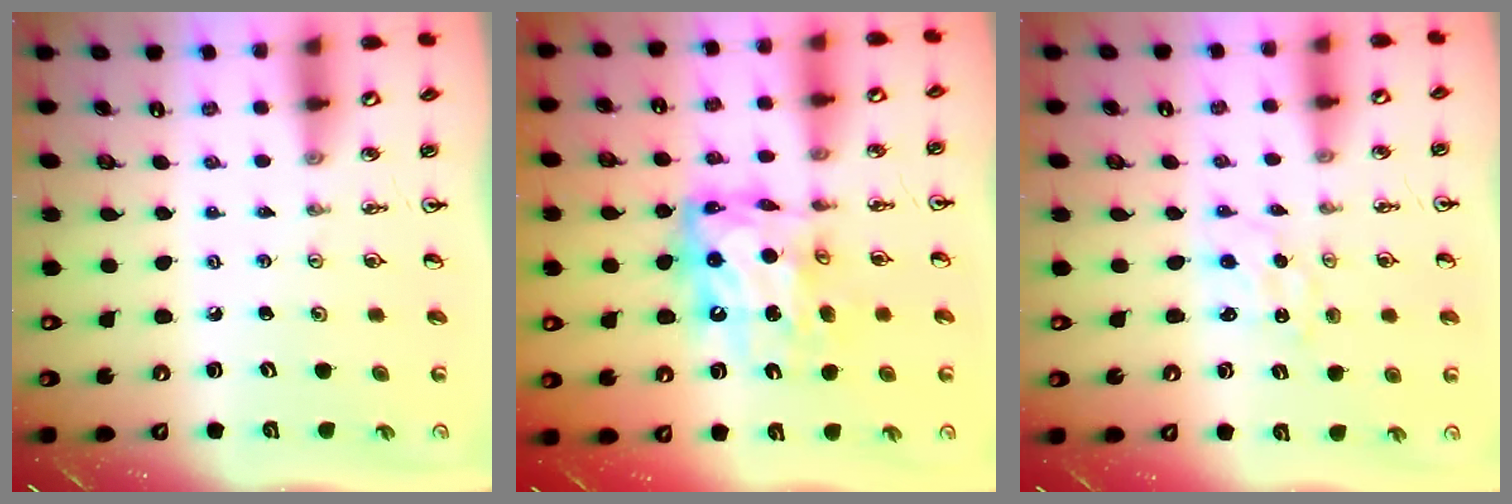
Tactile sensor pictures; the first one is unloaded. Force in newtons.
{"total": 13.2, "press": 13.1, "slide": 1.5}
{"total": 0.0}